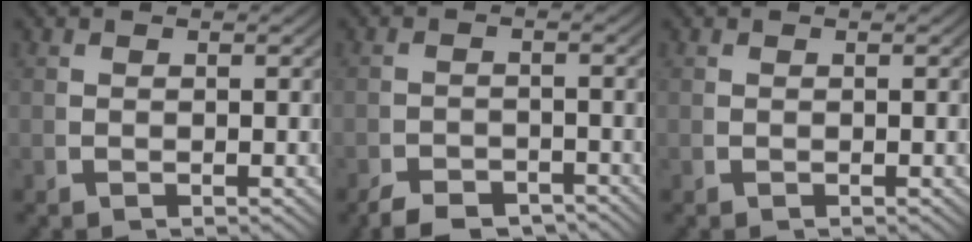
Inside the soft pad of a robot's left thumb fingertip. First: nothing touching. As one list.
[{"total": 3.2, "force": [-2.9, 1.1, 0.9], "torque": [-0.001, -0.011, -0.051]}, {"total": 0.0}]